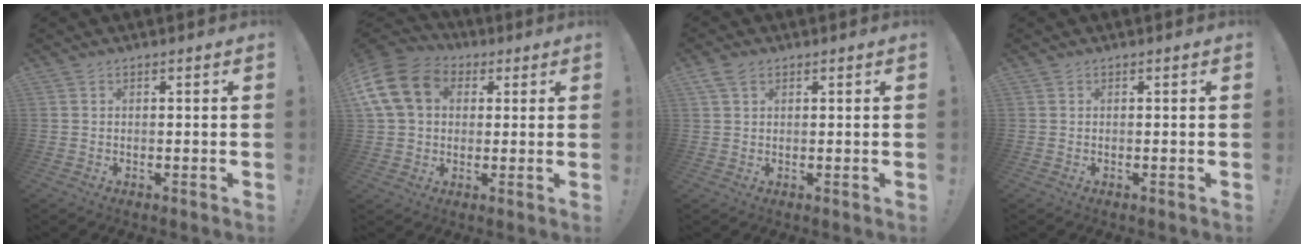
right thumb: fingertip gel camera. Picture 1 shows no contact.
{"total": 16.6, "force": [4.4, 12.7, 9.7], "torque": [-0.177, 0.000, 0.089]}
{"total": 3.7, "force": [2.1, 2.3, 2.1], "torque": [-0.039, -0.001, 0.040]}
{"total": 0.0}